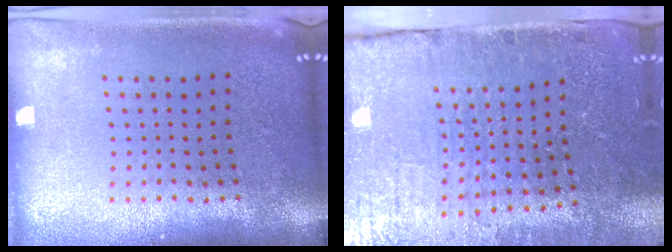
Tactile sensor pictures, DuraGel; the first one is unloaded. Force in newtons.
{"total": 4.1, "press": 4.1, "slide": 0.5}